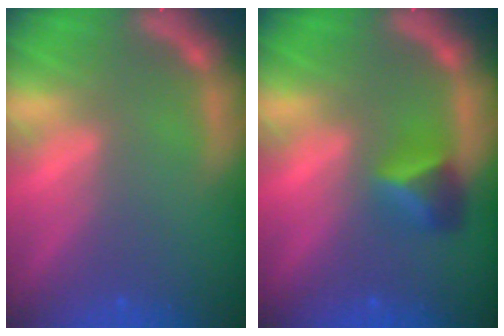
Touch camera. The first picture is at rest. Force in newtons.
{"total": 2.9}